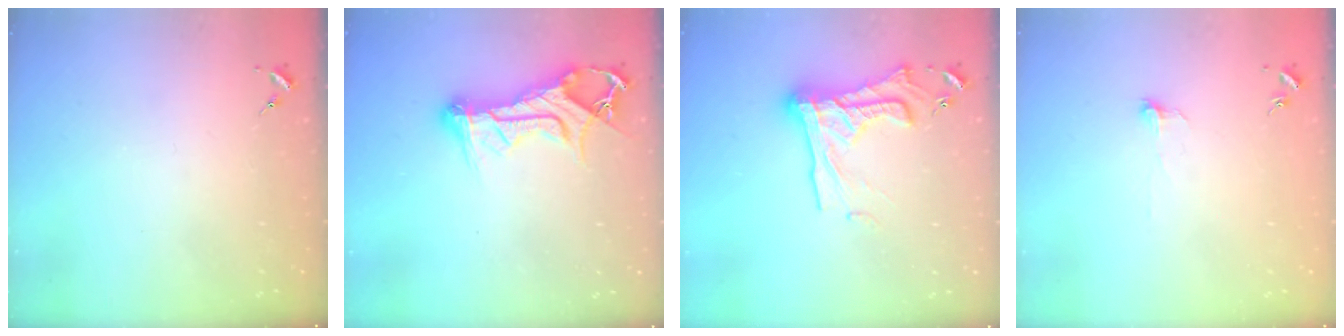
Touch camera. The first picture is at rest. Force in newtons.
{"total": 18.2, "press": 18.2, "slide": 1.8}
{"total": 17.4, "press": 17.3, "slide": 1.7}
{"total": 3.3, "press": 3.3, "slide": 0.3}